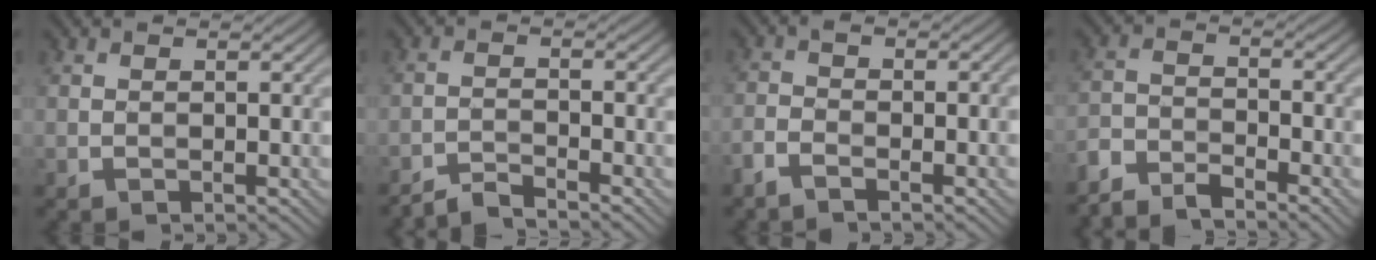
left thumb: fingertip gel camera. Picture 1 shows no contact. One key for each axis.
{"total": 3.0, "fx": -2.8, "fy": 0.3, "fz": 1.0, "tx": -0.010, "ty": 0.002, "tz": -0.062}
{"total": 3.7, "fx": -2.4, "fy": 0.9, "fz": 2.7, "tx": -0.056, "ty": -0.005, "tz": -0.056}
{"total": 6.0, "fx": -5.4, "fy": 1.3, "fz": 2.2, "tx": -0.049, "ty": -0.009, "tz": -0.113}